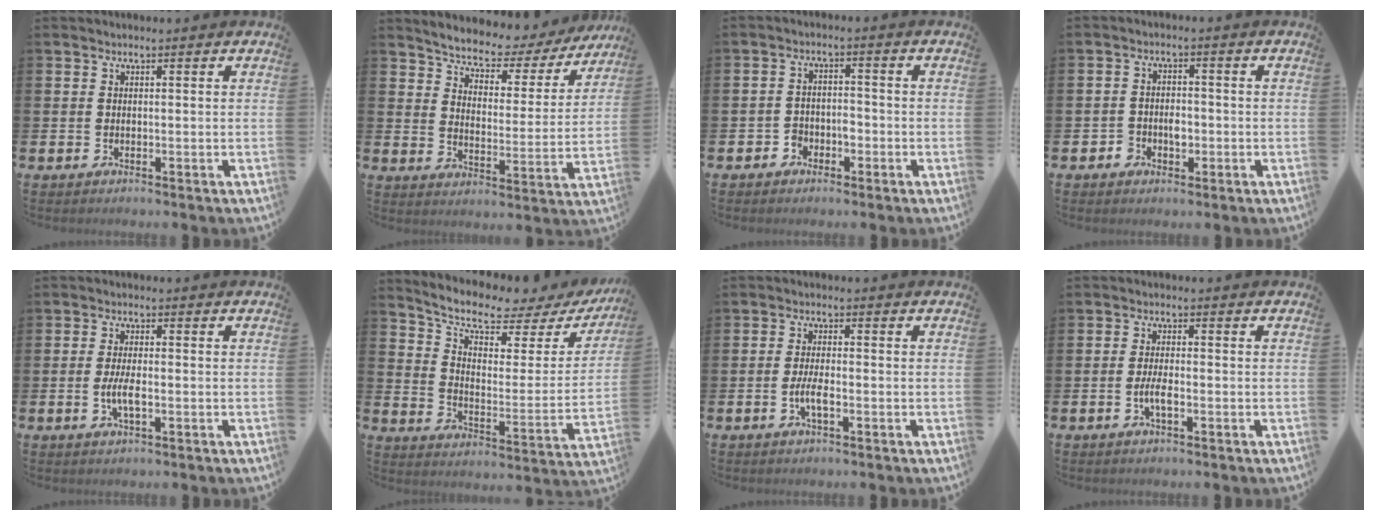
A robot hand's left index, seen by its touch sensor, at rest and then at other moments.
{"total": 5.6, "force": [5.2, 1.8, 1.0], "torque": [-0.054, -0.040, 0.084]}
{"total": 2.5, "force": [-1.8, 1.6, 0.6], "torque": [-0.026, 0.009, -0.039]}
{"total": 2.5, "force": [-1.0, 2.0, 1.1], "torque": [-0.025, 0.006, -0.024]}
{"total": 3.4, "force": [-0.7, 1.1, 3.1], "torque": [-0.061, -0.001, -0.016]}
{"total": 7.3, "force": [6.1, 2.2, 3.2], "torque": [-0.094, -0.047, 0.099]}
{"total": 2.9, "force": [-0.9, 0.9, 2.6], "torque": [-0.053, 0.000, -0.020]}
{"total": 2.6, "force": [-0.9, 0.8, 2.3], "torque": [-0.049, 0.000, -0.020]}